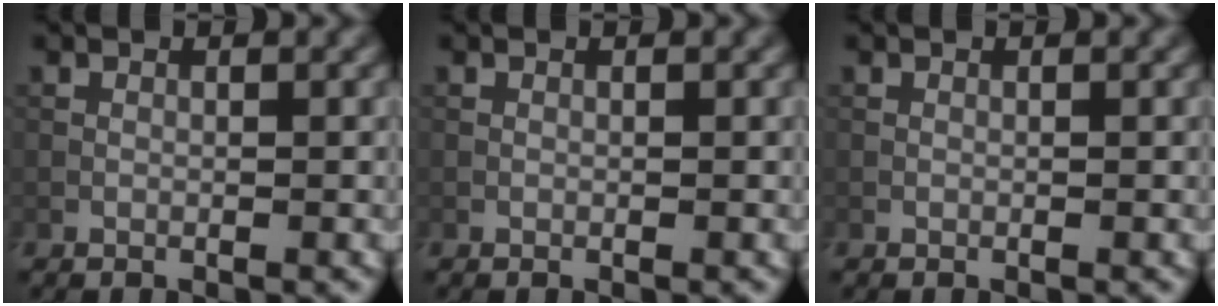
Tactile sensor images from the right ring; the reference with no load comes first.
{"total": 0.0}
{"total": 0.0}